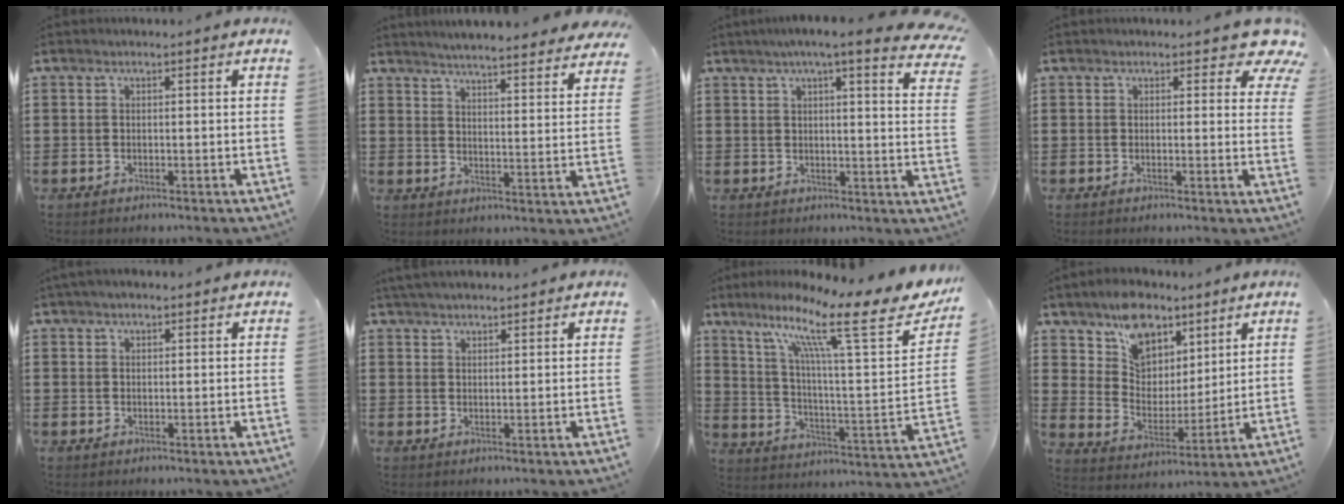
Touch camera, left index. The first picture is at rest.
{"total": 4.3, "force": [4.2, -0.3, 0.4], "torque": [-0.022, -0.031, 0.071]}
{"total": 5.7, "force": [4.8, 0.3, 3.0], "torque": [-0.067, -0.009, 0.083]}
{"total": 3.5, "force": [2.6, 1.5, 1.9], "torque": [-0.017, -0.013, 0.039]}
{"total": 1.8, "force": [1.5, 0.7, 0.7], "torque": [-0.016, 0.005, 0.028]}
{"total": 2.8, "force": [2.7, 0.4, 0.5], "torque": [-0.016, 0.000, 0.054]}
{"total": 17.0, "force": [10.9, 2.5, 12.7], "torque": [-0.241, -0.053, 0.168]}
{"total": 8.8, "force": [6.8, 5.3, 1.7], "torque": [-0.052, -0.029, 0.128]}